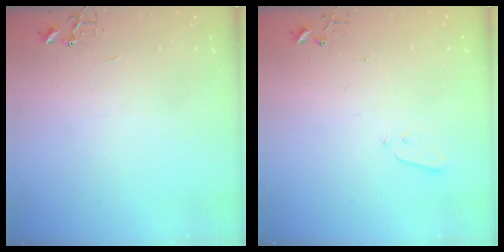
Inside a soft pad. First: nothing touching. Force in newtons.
{"total": 3.2, "press": 3.1, "slide": 0.7}